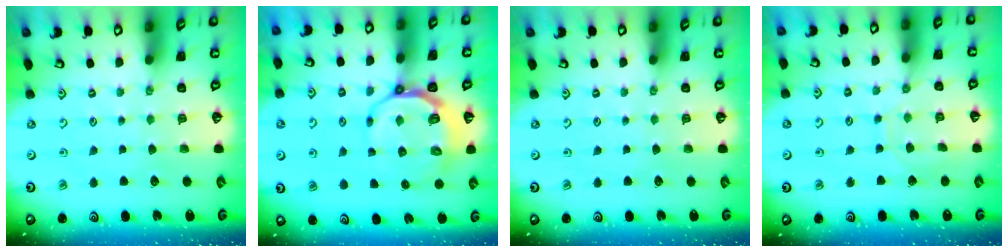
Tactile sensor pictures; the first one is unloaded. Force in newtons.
{"total": 8.1, "press": 7.4, "slide": 3.4}
{"total": 0.0}
{"total": 7.5, "press": 7.4, "slide": 0.6}